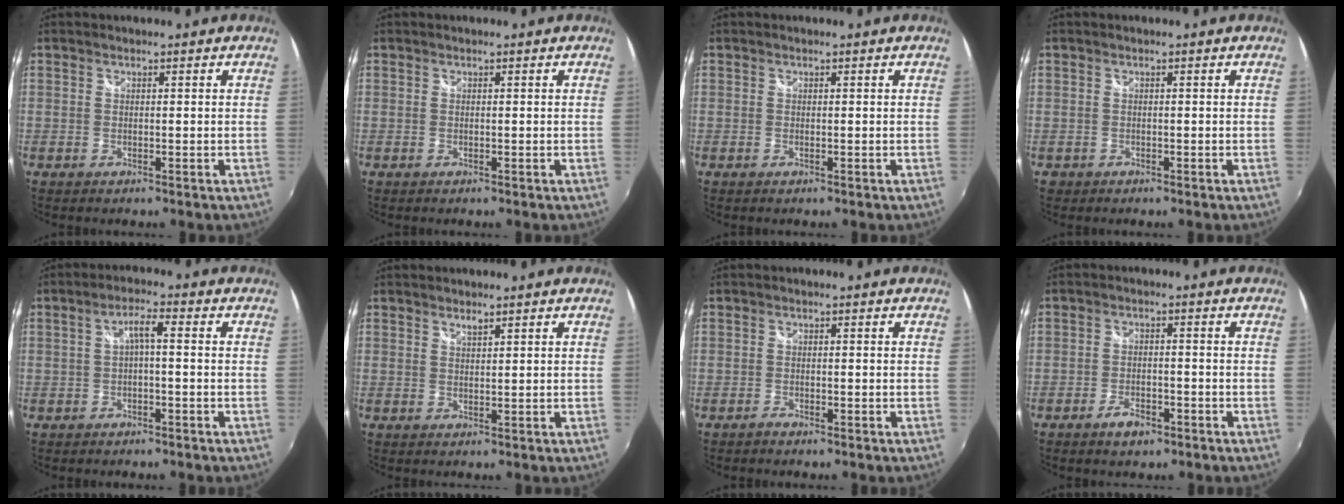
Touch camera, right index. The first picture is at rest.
{"total": 0.0}
{"total": 0.0}
{"total": 1.2, "force": [-0.6, 1.1, 0.1], "torque": [-0.006, 0.000, -0.008]}
{"total": 3.2, "force": [-0.4, 0.5, 3.1], "torque": [-0.059, 0.008, -0.006]}
{"total": 1.2, "force": [1.0, 0.2, 0.6], "torque": [-0.008, 0.000, 0.017]}
{"total": 1.0, "force": [-1.0, 0.3, 0.3], "torque": [-0.008, -0.002, -0.020]}
{"total": 4.1, "force": [-2.8, 2.0, 2.3], "torque": [-0.055, -0.001, -0.048]}